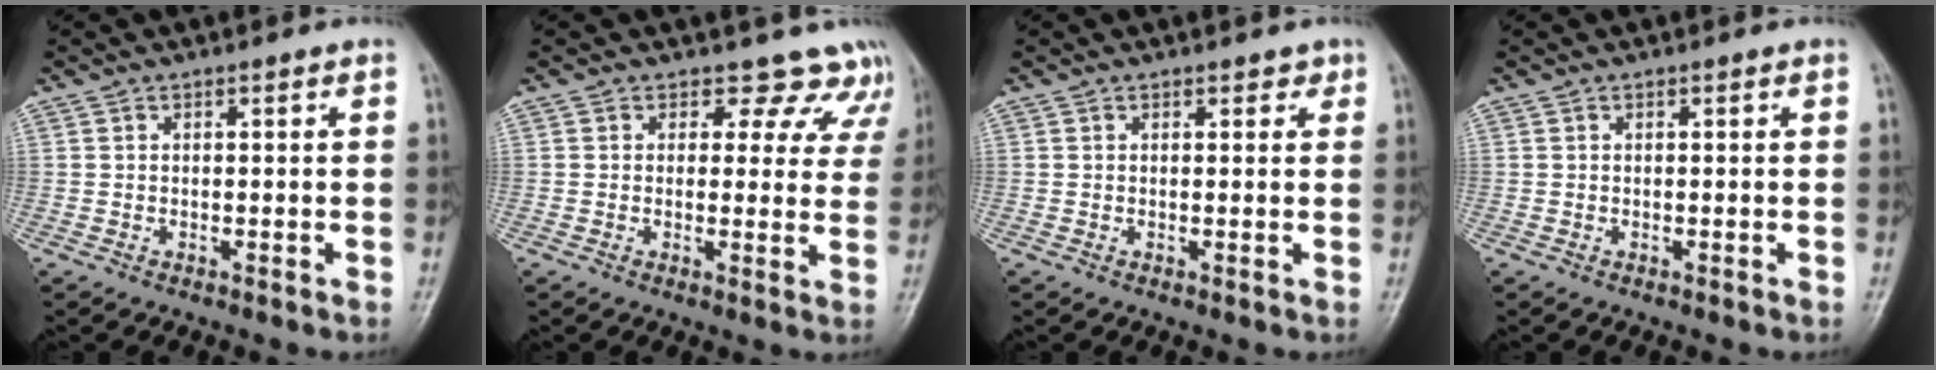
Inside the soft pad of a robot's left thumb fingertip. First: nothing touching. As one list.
[{"total": 8.3, "force": [6.9, 4.7, 0.4], "torque": [0.052, -0.029, 0.050]}, {"total": 1.4, "force": [1.0, 0.9, 0.5], "torque": [0.008, -0.004, 0.007]}, {"total": 0.0}]